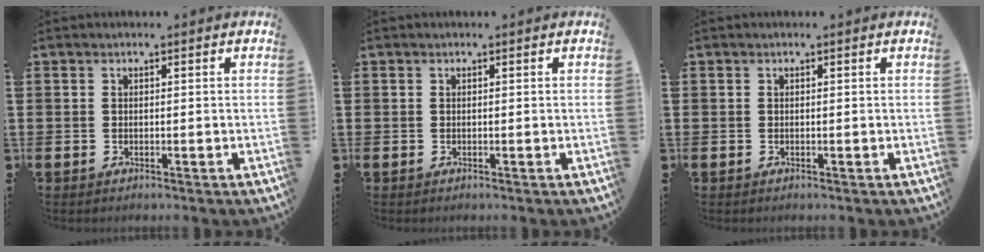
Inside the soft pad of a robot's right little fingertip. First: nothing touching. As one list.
[{"total": 0.0}, {"total": 0.0}]